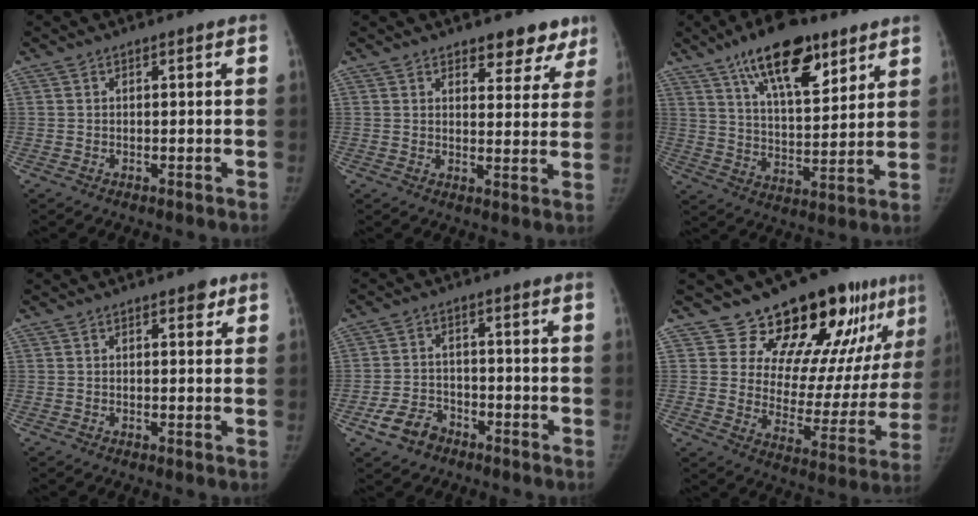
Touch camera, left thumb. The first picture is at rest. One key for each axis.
{"total": 6.8, "fx": 5.3, "fy": 3.5, "fz": 2.4, "tx": 0.015, "ty": -0.030, "tz": 0.063}
{"total": 17.1, "fx": 10.4, "fy": 7.0, "fz": 11.6, "tx": -0.151, "ty": -0.047, "tz": 0.174}
{"total": 1.8, "fx": 1.1, "fy": 1.0, "fz": 1.0, "tx": -0.001, "ty": -0.003, "tz": 0.012}
{"total": 6.4, "fx": -3.9, "fy": 4.3, "fz": 2.6, "tx": -0.042, "ty": 0.023, "tz": -0.068}
{"total": 19.9, "fx": 14.1, "fy": 9.2, "fz": 10.6, "tx": -0.079, "ty": -0.095, "tz": 0.193}